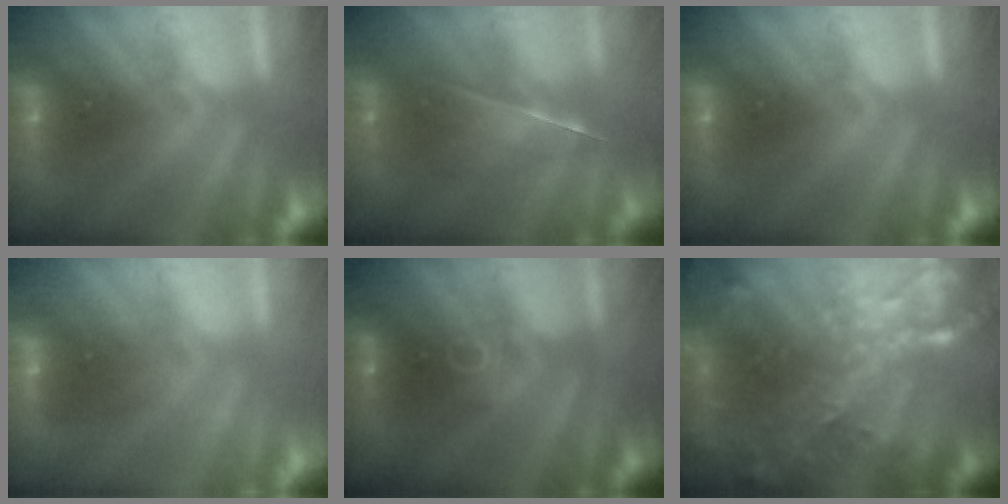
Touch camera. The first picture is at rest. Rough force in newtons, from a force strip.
{"total": 2.1}
{"total": 0.0}
{"total": 1.6}
{"total": 2.6}
{"total": 9.4}